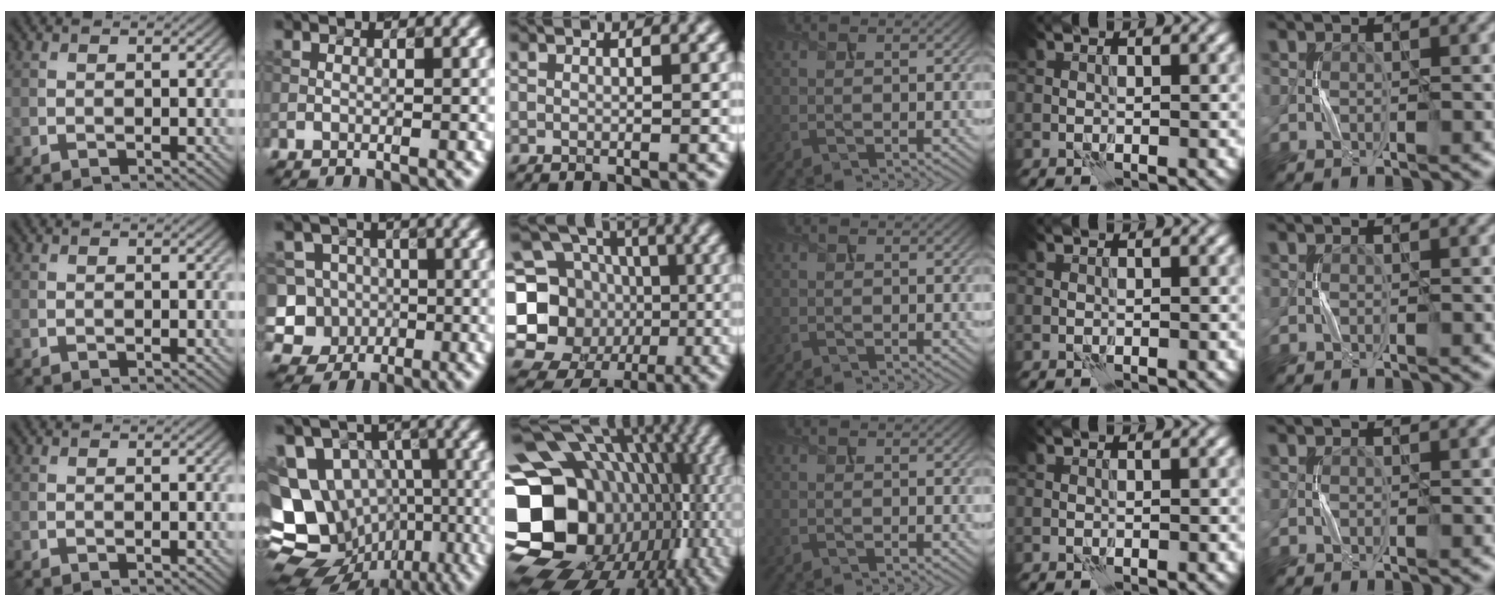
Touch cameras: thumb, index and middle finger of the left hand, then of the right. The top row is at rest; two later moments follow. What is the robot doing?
{"motion": "press", "object": "button"}